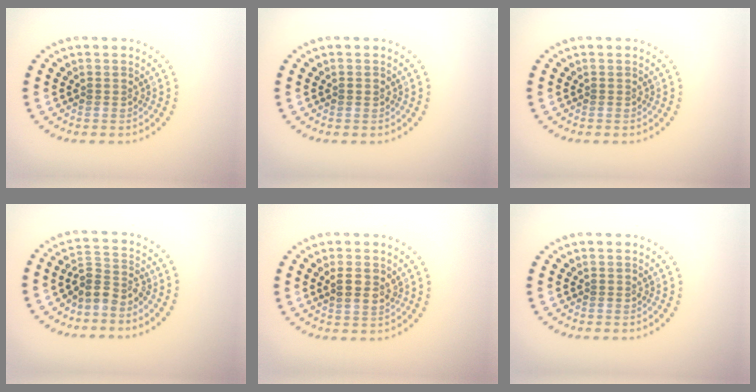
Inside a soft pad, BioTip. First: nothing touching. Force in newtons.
{"total": 0.8, "press": 0.8, "slide": 0.1}
{"total": 0.0}
{"total": 2.8, "press": 2.1, "slide": 1.8}
{"total": 2.2, "press": 2.1, "slide": 0.5}
{"total": 0.0}